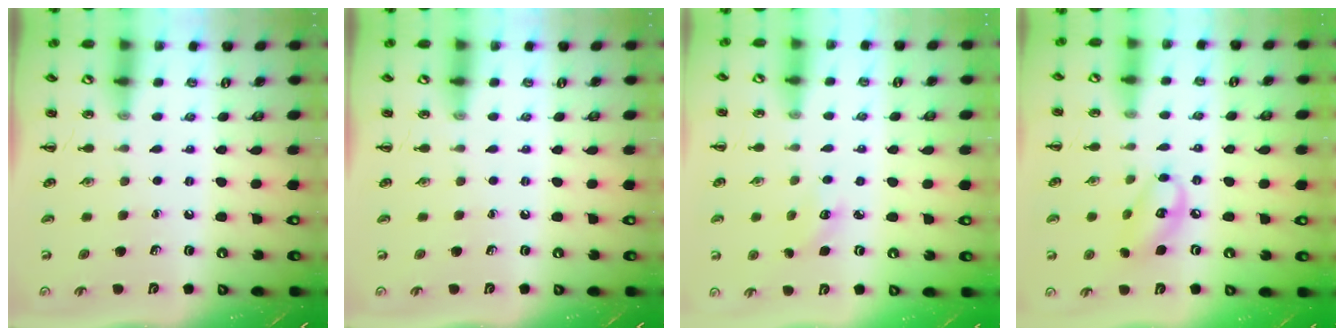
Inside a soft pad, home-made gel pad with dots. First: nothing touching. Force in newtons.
{"total": 0.0}
{"total": 3.6, "press": 3.5, "slide": 0.9}
{"total": 9.4, "press": 9.2, "slide": 1.6}